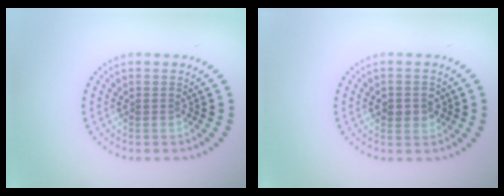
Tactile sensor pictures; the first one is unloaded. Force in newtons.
{"total": 1.9, "press": 1.9, "slide": 0.1}